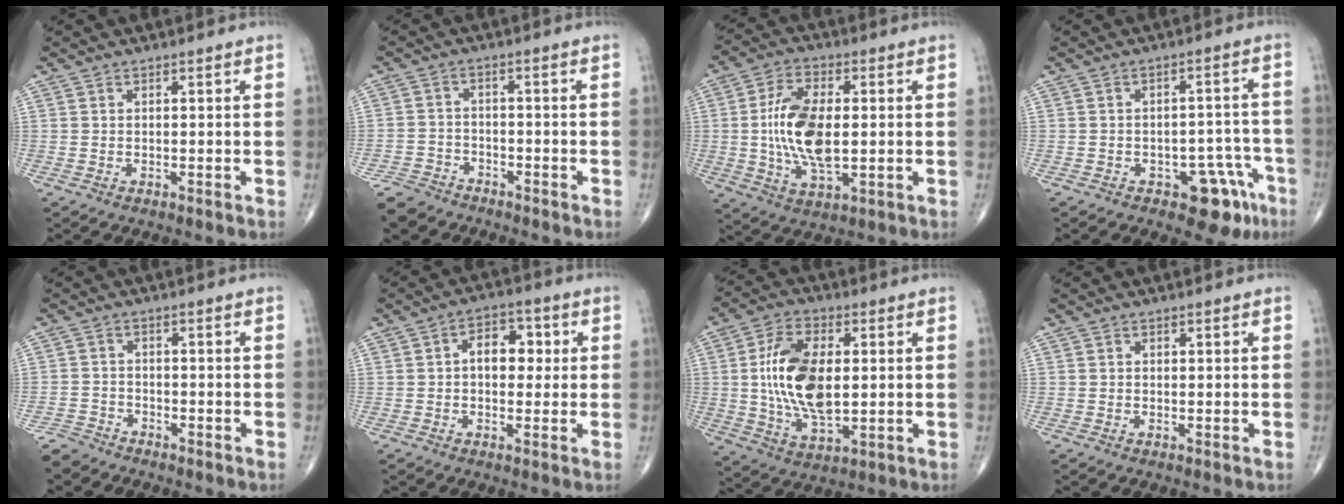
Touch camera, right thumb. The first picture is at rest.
{"total": 6.4, "force": [-5.3, 3.4, 1.2], "torque": [-0.025, 0.013, -0.105]}
{"total": 13.6, "force": [0.1, 6.6, 11.9], "torque": [-0.228, -0.001, 0.003]}
{"total": 8.8, "force": [-4.9, 4.6, 5.7], "torque": [-0.032, 0.039, -0.059]}
{"total": 3.7, "force": [-3.4, 1.6, 0.2], "torque": [-0.007, 0.004, -0.072]}
{"total": 7.4, "force": [0.8, 4.9, 5.4], "torque": [-0.051, 0.018, 0.003]}
{"total": 15.7, "force": [1.1, 8.3, 13.3], "torque": [-0.245, -0.005, 0.024]}
{"total": 0.0}